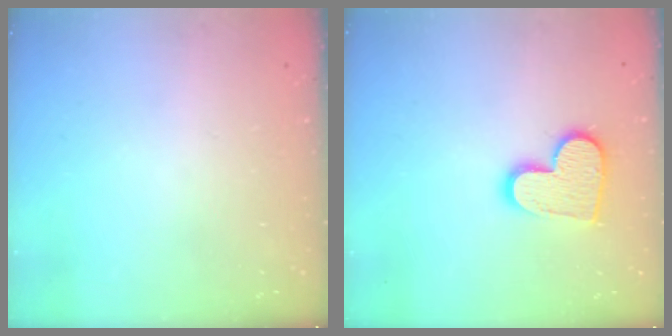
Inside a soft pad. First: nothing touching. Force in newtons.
{"total": 12.7, "press": 12.7, "slide": 0.5}